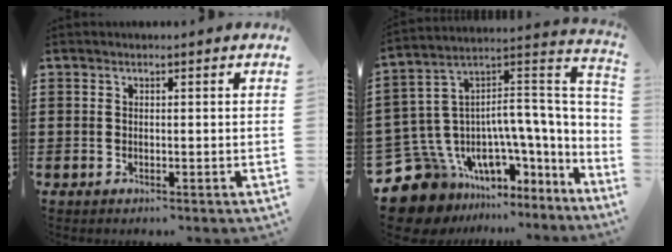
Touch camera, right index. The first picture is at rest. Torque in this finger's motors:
{"motor_torque": [0.90, -0.33, 0.41, 0.18]}